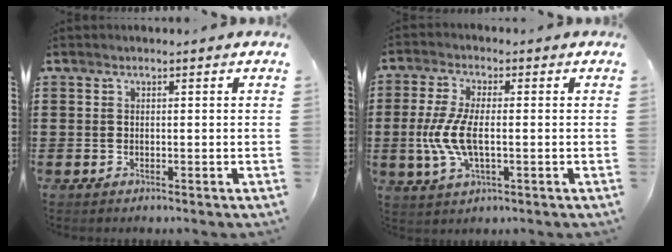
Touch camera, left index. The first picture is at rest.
{"total": 7.1, "force": [-1.0, 3.0, 6.4], "torque": [-0.154, -0.007, -0.026]}